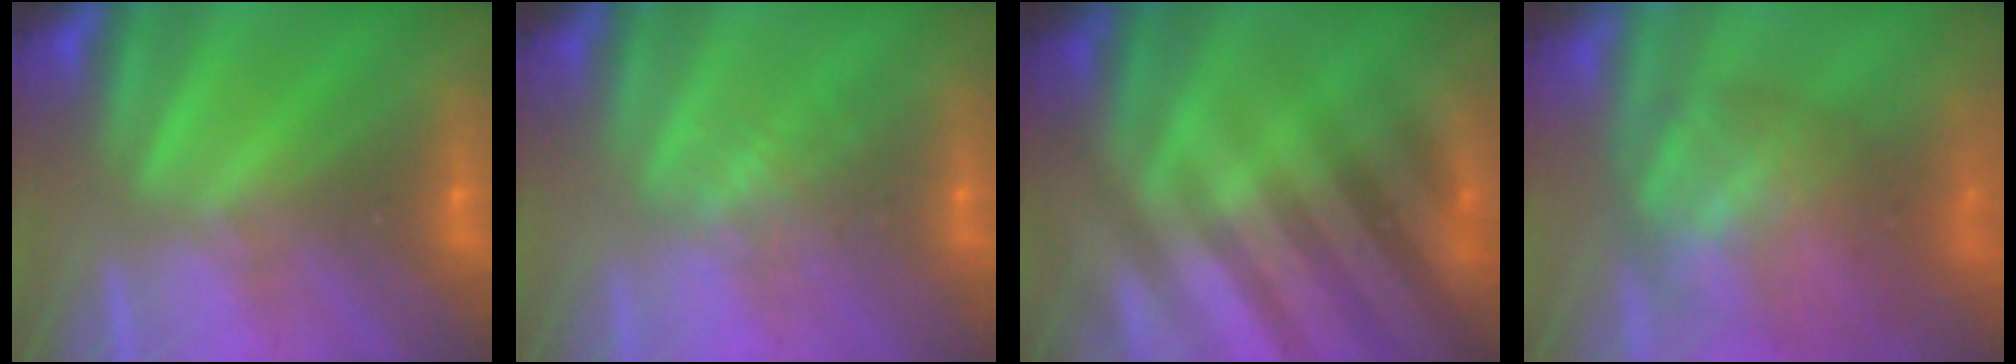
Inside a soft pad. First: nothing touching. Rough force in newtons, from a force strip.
{"total": 2.0}
{"total": 2.7}
{"total": 7.3}